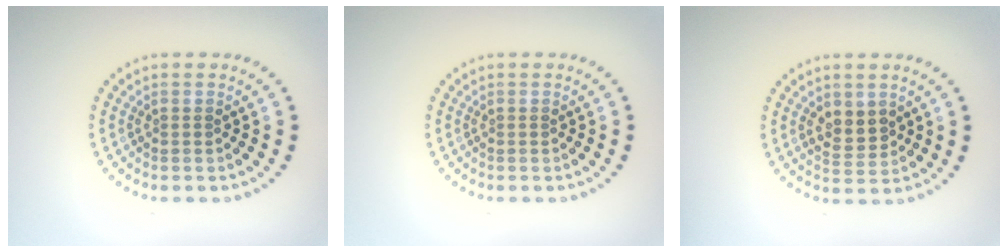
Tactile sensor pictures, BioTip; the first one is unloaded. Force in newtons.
{"total": 0.0}
{"total": 2.5, "press": 2.4, "slide": 0.7}